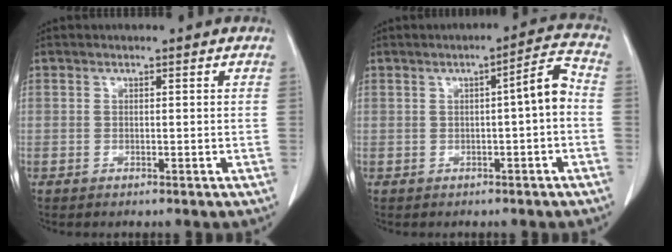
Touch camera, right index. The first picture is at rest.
{"total": 4.5, "force": [-0.5, 0.3, 4.5], "torque": [-0.060, 0.015, -0.007]}